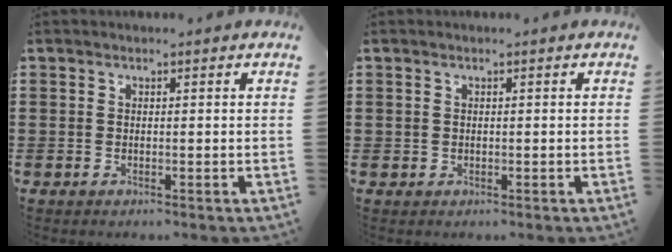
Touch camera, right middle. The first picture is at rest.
{"total": 0.5, "force": [0.0, 0.5, 0.0], "torque": [-0.001, 0.006, -0.001]}